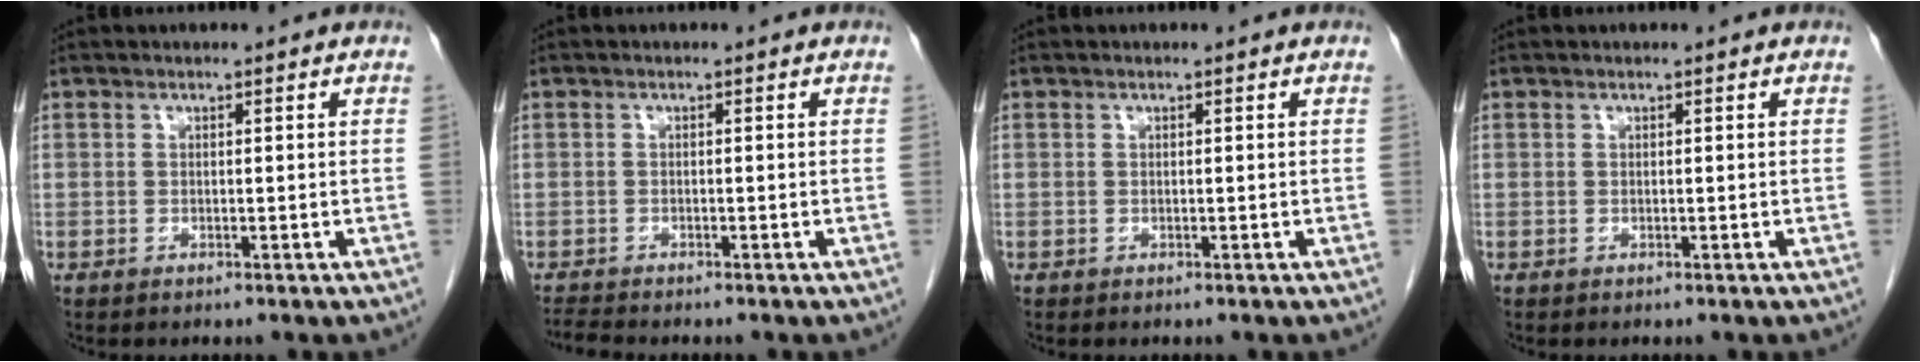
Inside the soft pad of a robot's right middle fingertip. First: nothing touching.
{"total": 1.8, "force": [-1.8, -0.4, 0.1], "torque": [-0.009, -0.010, -0.035]}
{"total": 0.0}
{"total": 0.0}